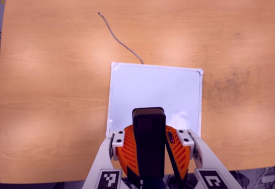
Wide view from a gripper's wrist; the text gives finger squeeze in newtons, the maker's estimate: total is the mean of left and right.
{"total": 9.0, "left": 9.2, "right": 8.7}